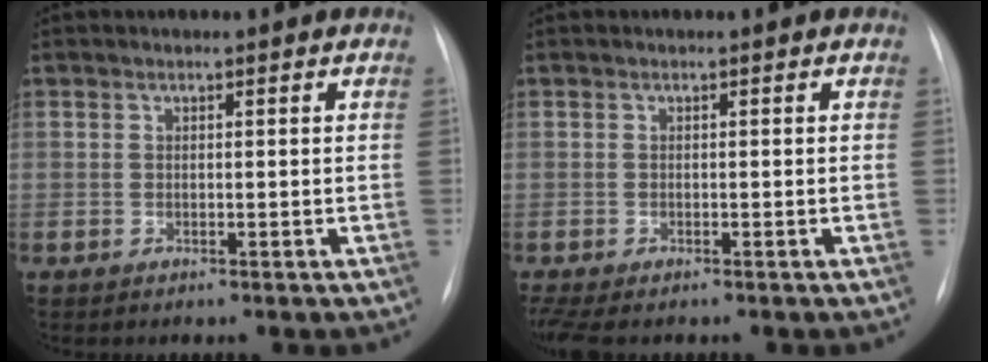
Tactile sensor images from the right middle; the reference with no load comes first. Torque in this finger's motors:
{"motor_torque": [0.66, -0.55, 0.04, 0.03]}